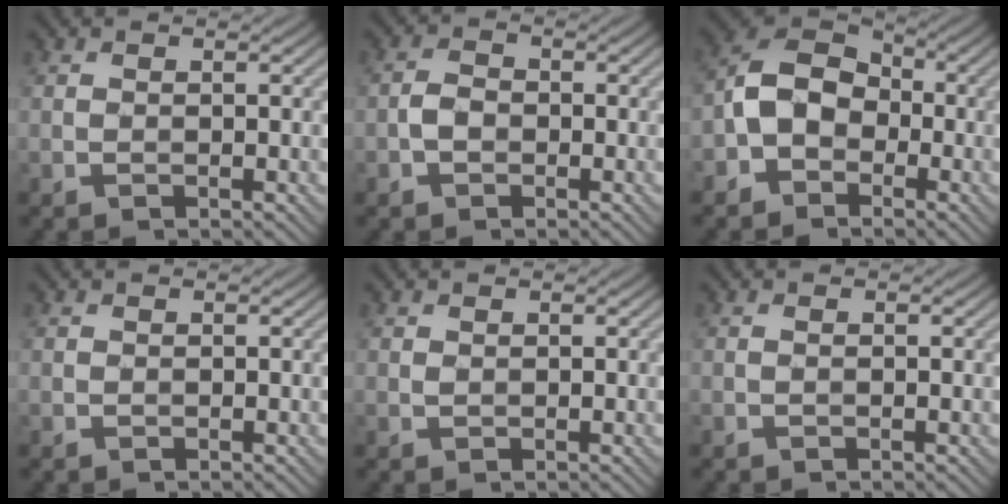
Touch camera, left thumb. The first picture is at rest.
{"total": 2.3, "force": [-0.9, 1.8, 1.2], "torque": [-0.024, 0.003, -0.024]}
{"total": 7.2, "force": [-2.2, 5.5, 4.0], "torque": [-0.080, 0.011, -0.066]}
{"total": 0.7, "force": [0.3, 0.6, 0.0], "torque": [0.001, -0.001, 0.007]}
{"total": 0.9, "force": [0.5, 0.8, 0.2], "torque": [-0.006, 0.000, 0.010]}
{"total": 0.0}